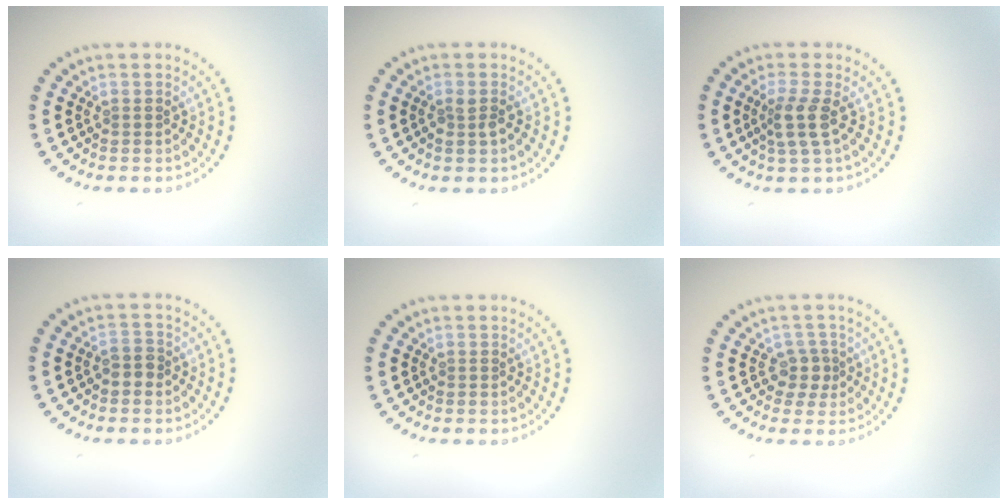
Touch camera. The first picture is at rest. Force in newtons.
{"total": 0.9, "press": 0.9, "slide": 0.3}
{"total": 2.4, "press": 2.0, "slide": 1.4}
{"total": 1.4, "press": 1.3, "slide": 0.5}
{"total": 0.0}
{"total": 1.8, "press": 1.5, "slide": 1.1}